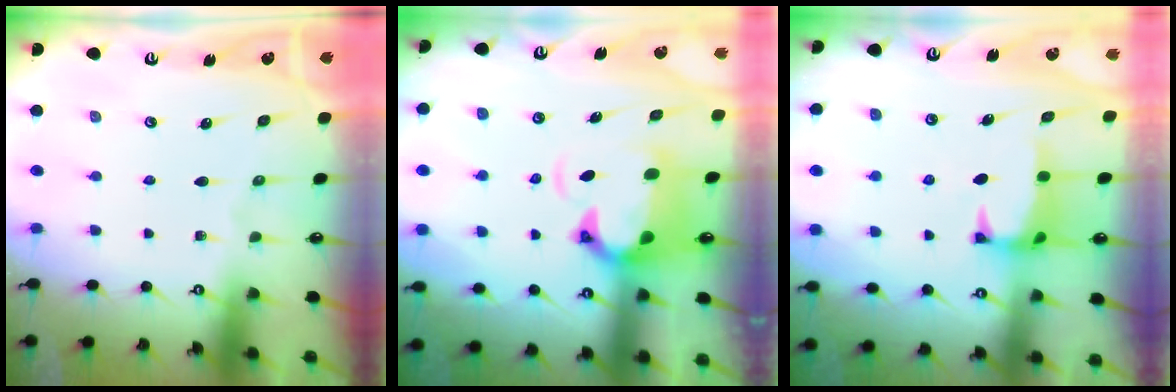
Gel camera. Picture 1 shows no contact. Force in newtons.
{"total": 3.2, "press": 2.9, "slide": 1.3}
{"total": 1.0, "press": 0.7, "slide": 0.8}